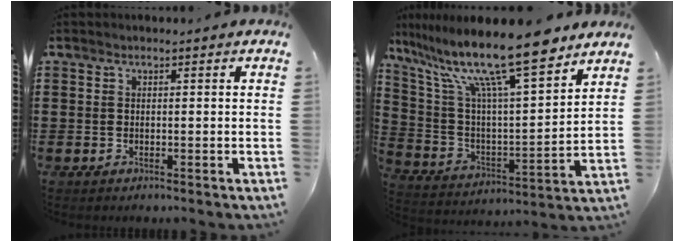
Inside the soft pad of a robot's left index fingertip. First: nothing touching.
{"total": 16.2, "force": [12.2, 1.8, 10.4], "torque": [-0.235, -0.068, 0.204]}